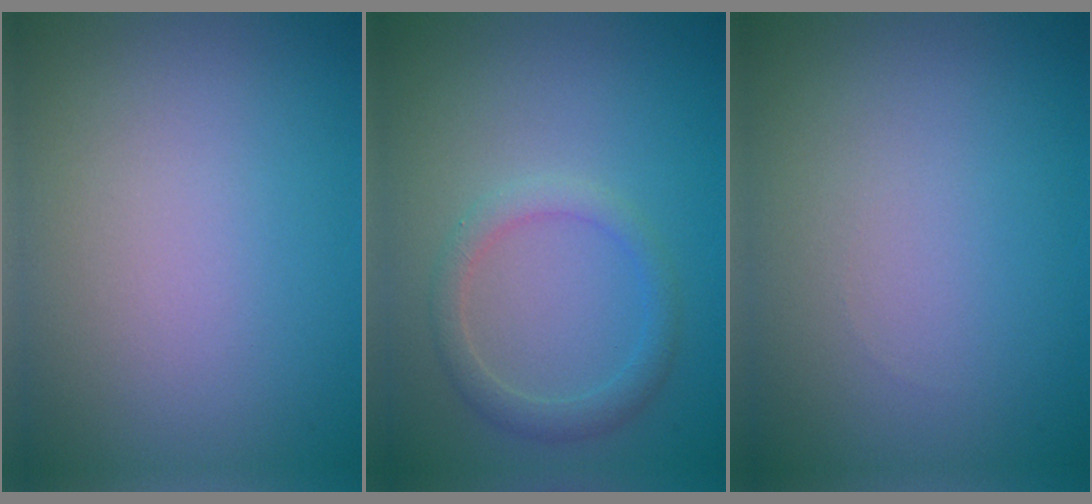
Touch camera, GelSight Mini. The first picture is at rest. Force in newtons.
{"total": 2.1, "press": 2.1, "slide": 0.1}
{"total": 0.0}